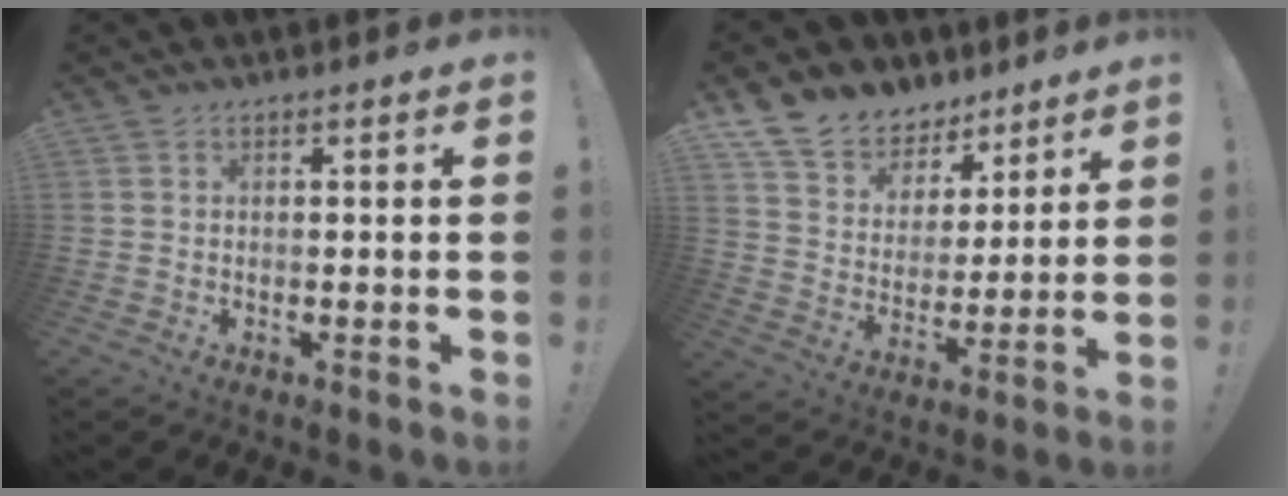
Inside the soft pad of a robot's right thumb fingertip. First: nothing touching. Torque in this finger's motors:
{"motor_torque": [-0.55, 0.94, 0.89, 0.84, 0.00]}